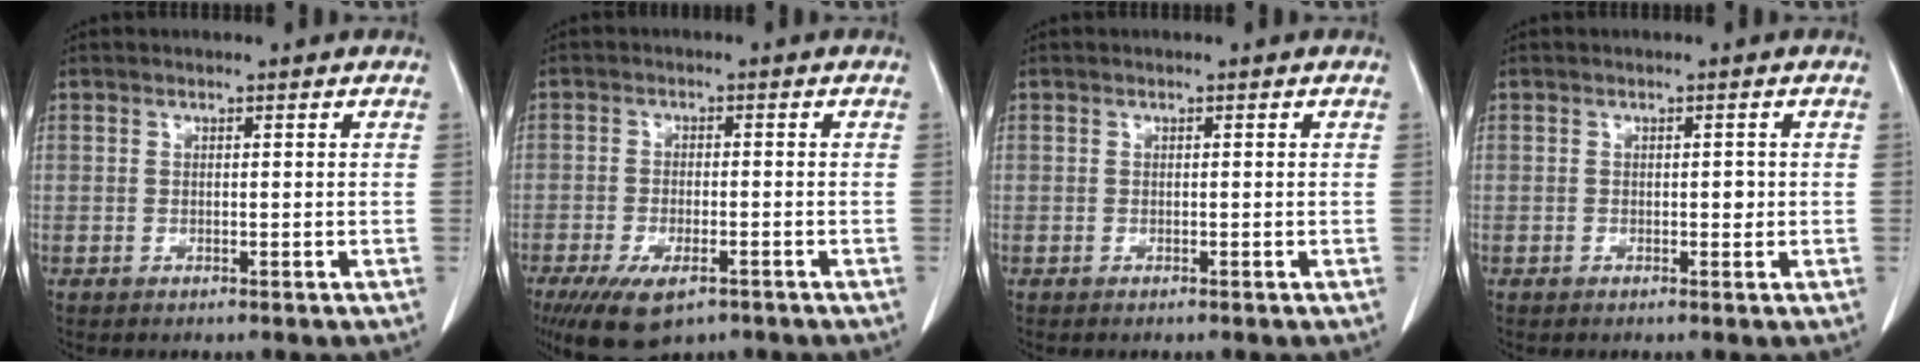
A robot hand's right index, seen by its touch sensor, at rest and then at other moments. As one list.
[{"total": 8.5, "force": [-5.3, 3.4, 5.7], "torque": [-0.098, -0.014, -0.085]}, {"total": 0.0}, {"total": 1.1, "force": [-0.1, 0.6, 0.9], "torque": [-0.009, 0.001, -0.002]}]